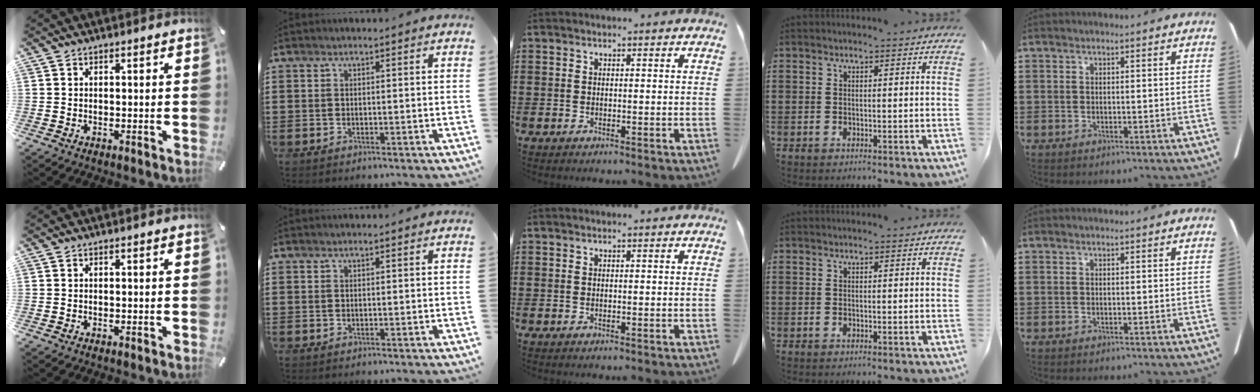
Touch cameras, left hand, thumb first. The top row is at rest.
{}